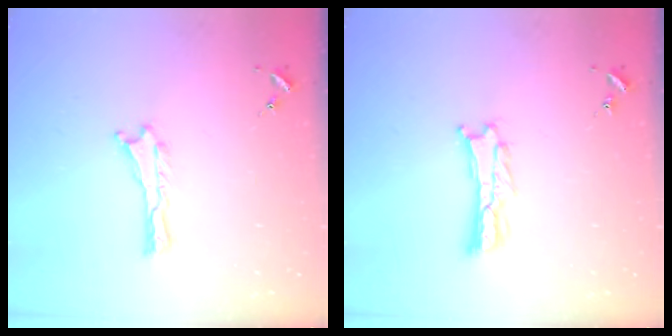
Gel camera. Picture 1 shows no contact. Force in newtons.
{"total": 1.6, "press": 1.6, "slide": 0.2}